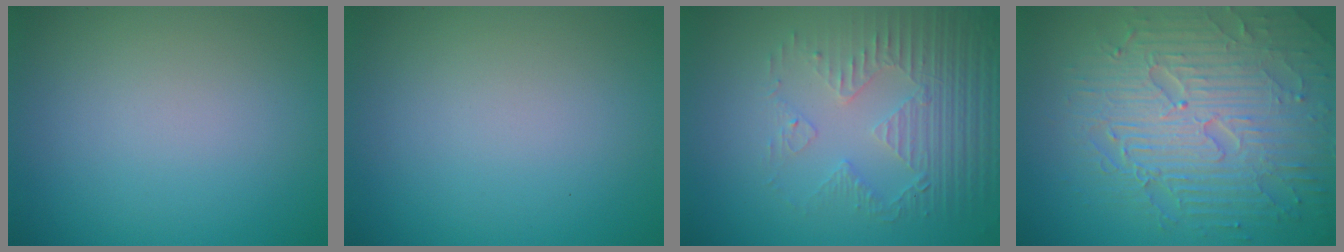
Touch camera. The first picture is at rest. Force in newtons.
{"total": 0.0}
{"total": 5.2, "press": 3.5, "slide": 3.9}
{"total": 8.9, "press": 6.3, "slide": 6.3}